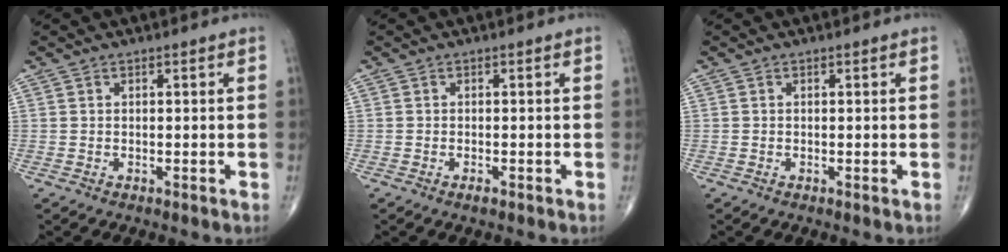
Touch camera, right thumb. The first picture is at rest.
{"total": 0.9, "force": [-0.7, 0.3, 0.6], "torque": [-0.010, 0.001, -0.012]}
{"total": 0.0}